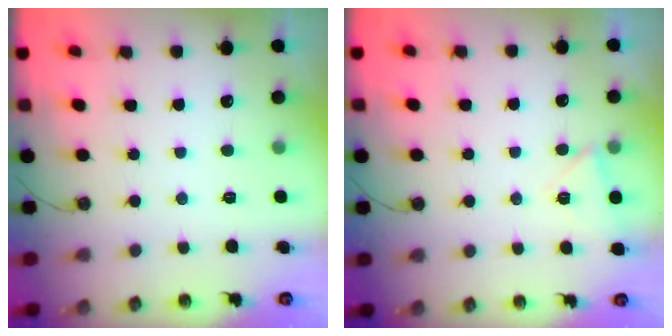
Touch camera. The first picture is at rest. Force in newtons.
{"total": 4.0, "press": 3.3, "slide": 2.2}